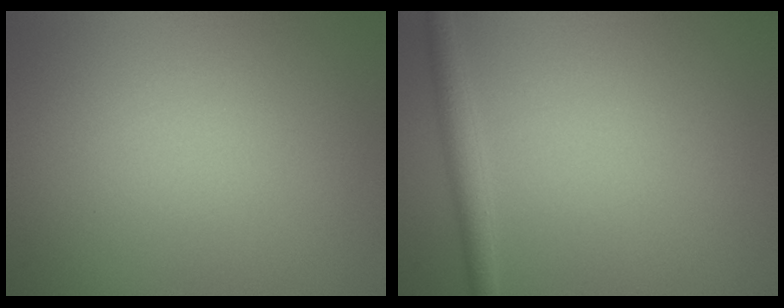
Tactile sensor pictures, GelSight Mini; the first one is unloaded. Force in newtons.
{"total": 2.1, "press": 2.1, "slide": 0.0}